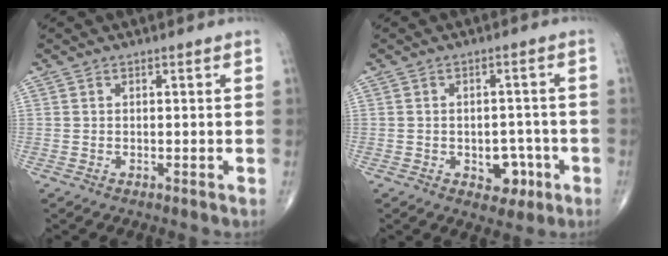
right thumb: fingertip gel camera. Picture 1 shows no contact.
{"total": 5.6, "force": [-2.1, 3.8, 3.5], "torque": [-0.018, 0.017, -0.022]}